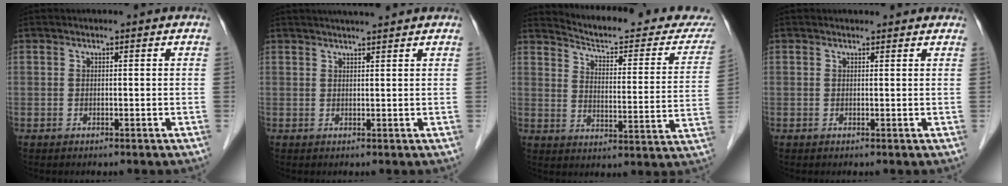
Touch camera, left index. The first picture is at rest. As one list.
[{"total": 4.7, "force": [4.2, -0.2, 2.0], "torque": [-0.028, 0.022, 0.060]}, {"total": 21.1, "force": [20.2, 2.6, 5.2], "torque": [-0.061, -0.074, 0.248]}, {"total": 3.2, "force": [2.9, 1.1, 0.6], "torque": [-0.005, 0.017, 0.026]}]